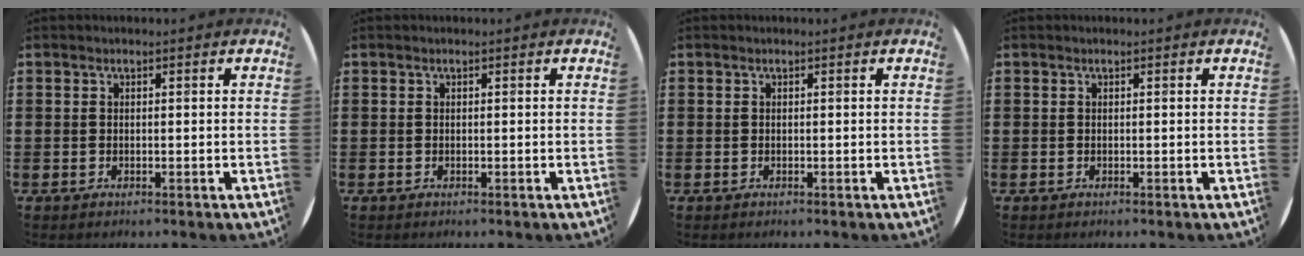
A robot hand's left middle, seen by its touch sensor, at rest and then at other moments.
{"total": 0.0}
{"total": 0.0}
{"total": 0.0}